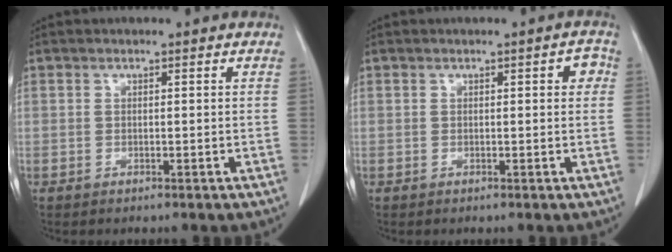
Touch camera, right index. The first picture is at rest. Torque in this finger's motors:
{"motor_torque": [0.11, -0.05, 0.03, 0.02]}